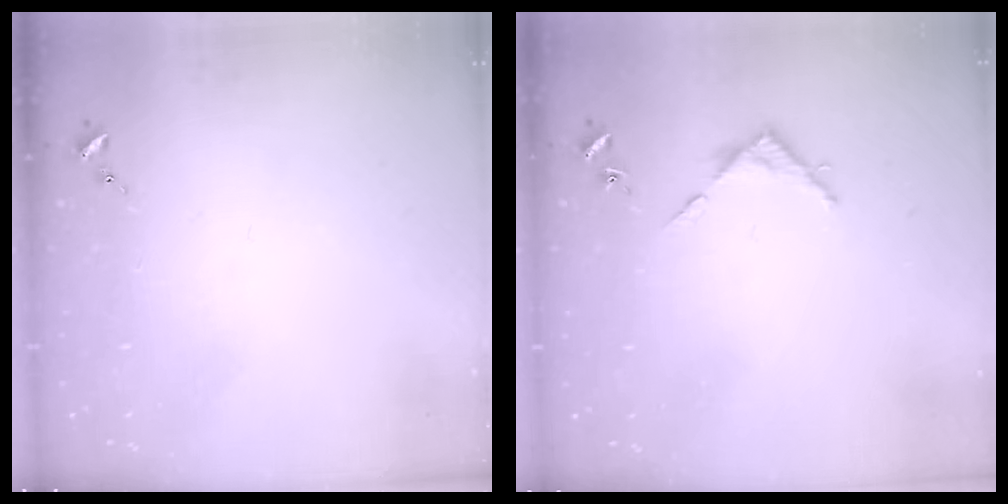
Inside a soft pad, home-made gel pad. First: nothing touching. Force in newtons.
{"total": 4.7, "press": 4.7, "slide": 0.2}